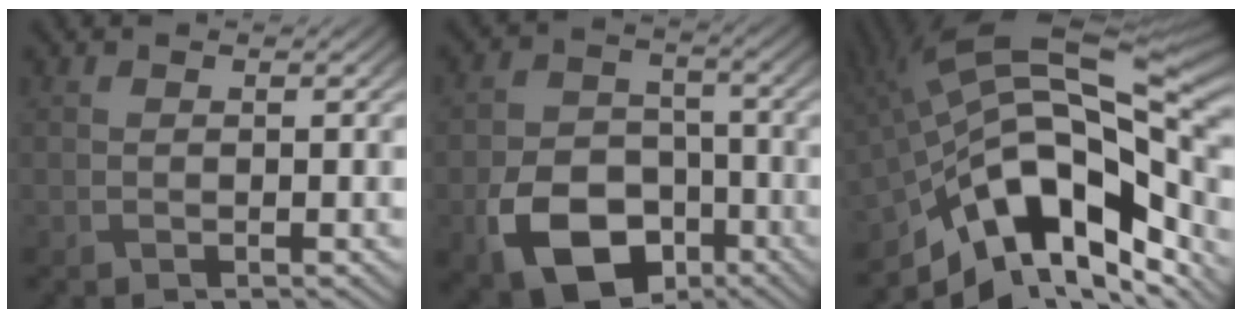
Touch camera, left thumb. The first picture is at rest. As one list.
[{"total": 11.4, "force": [-5.2, 7.8, 6.4], "torque": [-0.137, -0.023, -0.093]}, {"total": 18.2, "force": [-5.0, 9.1, 15.0], "torque": [-0.265, -0.006, -0.093]}]